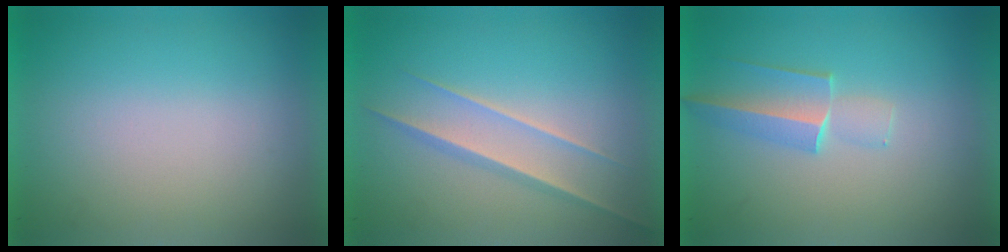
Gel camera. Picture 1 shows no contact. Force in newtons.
{"total": 1.5}
{"total": 1.8}